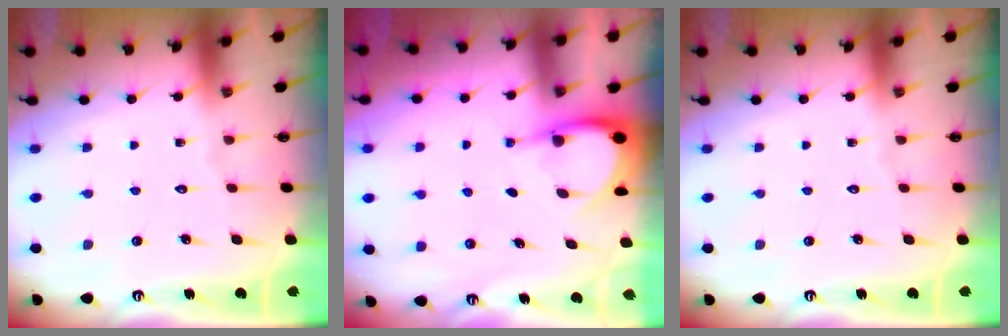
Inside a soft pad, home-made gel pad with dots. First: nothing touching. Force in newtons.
{"total": 4.0, "press": 4.0, "slide": 0.2}
{"total": 0.0}